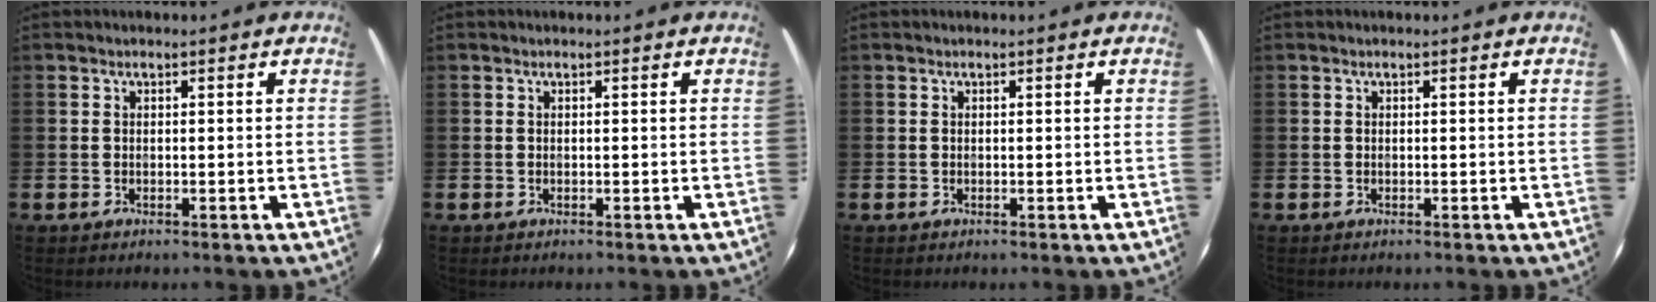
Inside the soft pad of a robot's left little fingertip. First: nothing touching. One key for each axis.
{"total": 0.0}
{"total": 0.0}
{"total": 0.0}